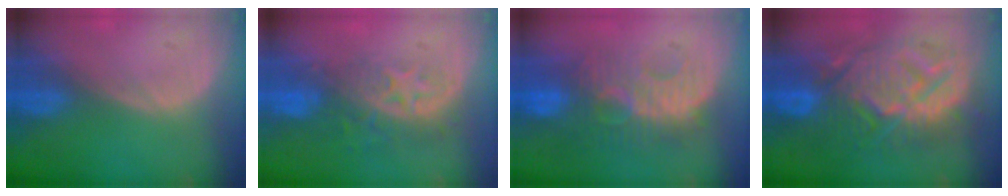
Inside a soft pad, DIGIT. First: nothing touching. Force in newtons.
{"total": 8.5, "press": 7.0, "slide": 4.8}
{"total": 9.3, "press": 9.1, "slide": 1.9}
{"total": 13.7, "press": 13.7, "slide": 1.3}